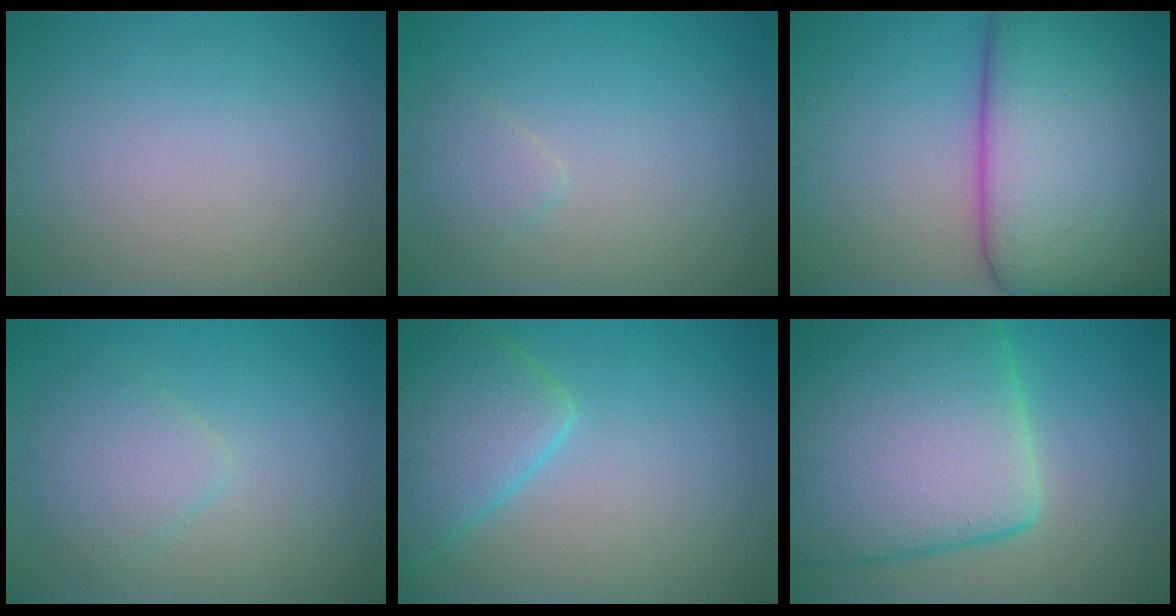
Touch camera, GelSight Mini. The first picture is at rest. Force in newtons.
{"total": 1.5, "press": 1.5, "slide": 0.1}
{"total": 16.8, "press": 16.8, "slide": 0.9}
{"total": 3.0, "press": 3.0, "slide": 0.2}
{"total": 6.0, "press": 6.0, "slide": 0.3}
{"total": 15.9, "press": 15.9, "slide": 0.8}